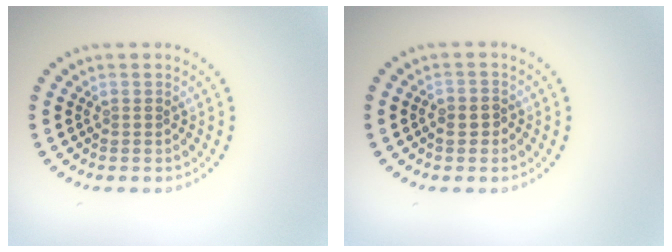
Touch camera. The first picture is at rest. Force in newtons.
{"total": 1.2, "press": 1.1, "slide": 0.5}